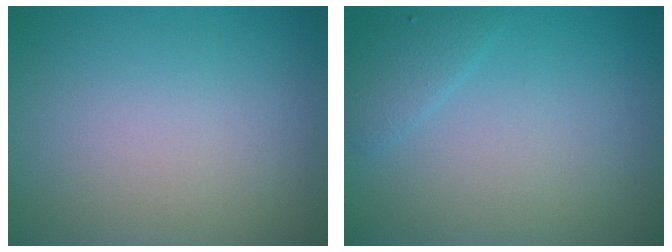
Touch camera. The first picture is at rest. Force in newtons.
{"total": 1.4, "press": 1.4, "slide": 0.1}